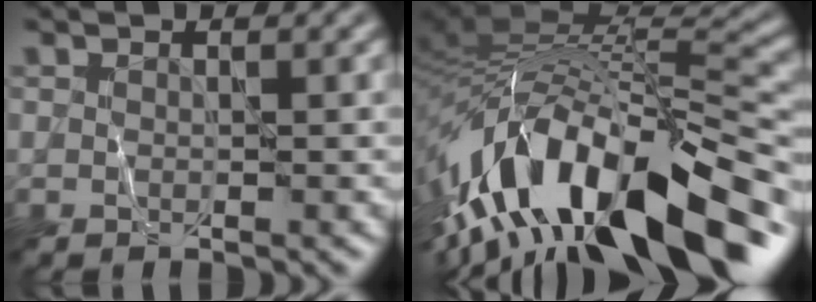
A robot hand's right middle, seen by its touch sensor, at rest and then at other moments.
{"total": 16.6, "force": [-8.6, 6.5, 12.6], "torque": [-0.233, 0.019, -0.144]}